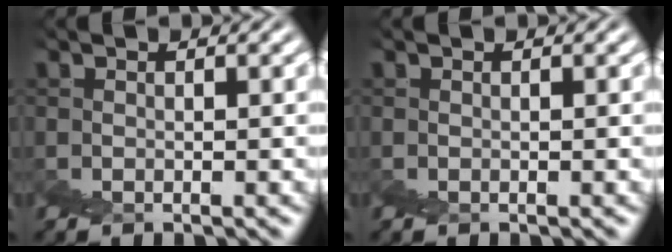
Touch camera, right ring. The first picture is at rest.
{"total": 0.0}